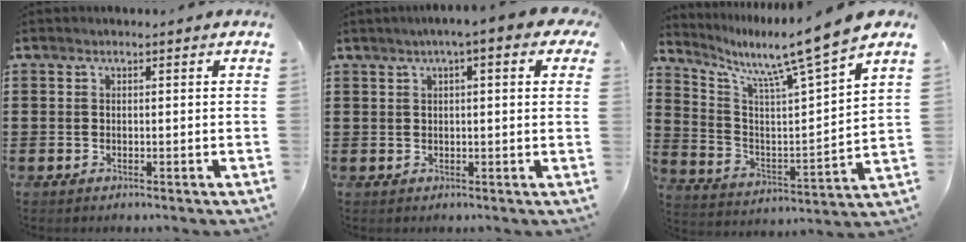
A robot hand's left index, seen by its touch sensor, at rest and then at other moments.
{"total": 4.0, "force": [1.8, 0.3, 3.6], "torque": [-0.072, 0.005, 0.028]}
{"total": 8.7, "force": [7.6, -1.0, 4.3], "torque": [-0.109, -0.070, 0.114]}